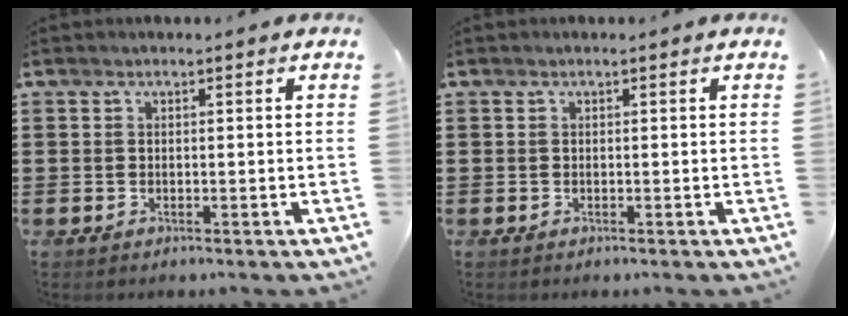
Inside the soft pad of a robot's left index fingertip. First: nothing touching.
{"total": 0.0}